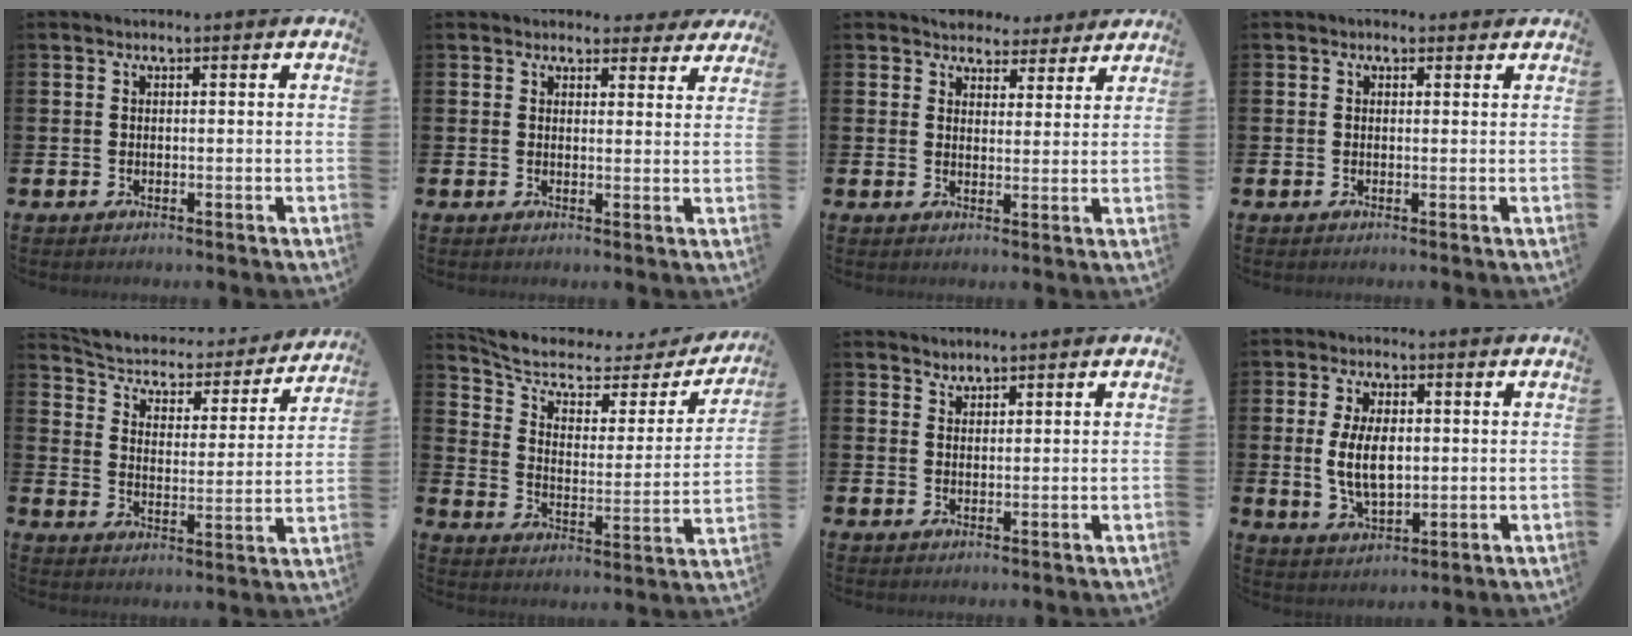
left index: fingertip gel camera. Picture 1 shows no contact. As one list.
[{"total": 3.0, "force": [2.7, 1.3, 0.3], "torque": [0.008, -0.016, 0.044]}, {"total": 4.4, "force": [3.9, 1.9, -0.1], "torque": [-0.004, -0.025, 0.069]}, {"total": 0.9, "force": [0.7, 0.7, 0.1], "torque": [0.010, 0.006, 0.009]}, {"total": 5.0, "force": [4.5, 1.8, 1.2], "torque": [-0.049, -0.038, 0.069]}, {"total": 7.0, "force": [5.3, 3.2, 3.1], "torque": [-0.086, -0.037, 0.083]}, {"total": 2.4, "force": [2.4, 0.3, -0.5], "torque": [0.011, -0.013, 0.044]}, {"total": 6.7, "force": [0.6, 3.6, 5.7], "torque": [-0.092, 0.000, 0.005]}]